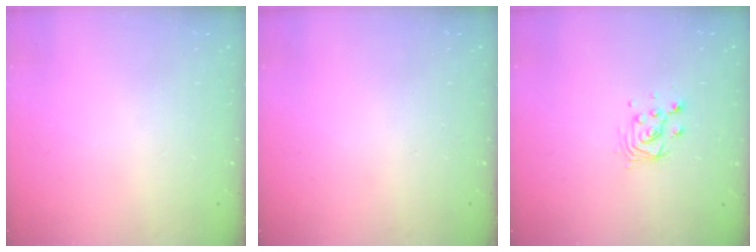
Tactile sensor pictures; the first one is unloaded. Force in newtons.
{"total": 0.0}
{"total": 4.2, "press": 4.2, "slide": 0.3}